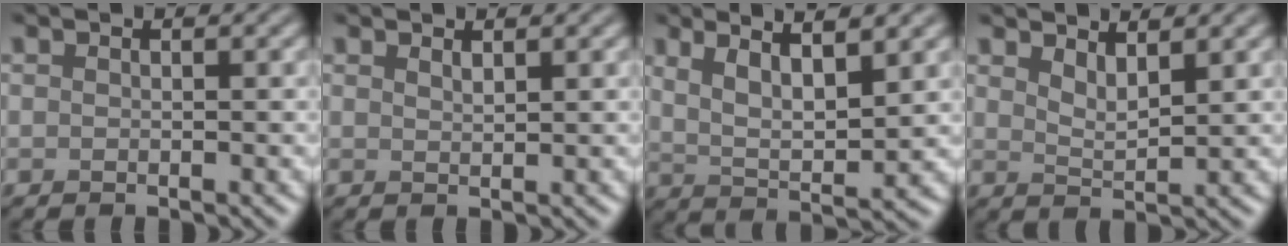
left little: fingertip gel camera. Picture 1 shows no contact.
{"total": 0.9, "force": [0.8, 0.1, 0.4], "torque": [-0.005, 0.000, 0.015]}
{"total": 5.6, "force": [3.1, 1.3, 4.4], "torque": [-0.078, -0.002, 0.057]}
{"total": 2.4, "force": [1.9, 0.6, 1.4], "torque": [-0.022, -0.007, 0.036]}